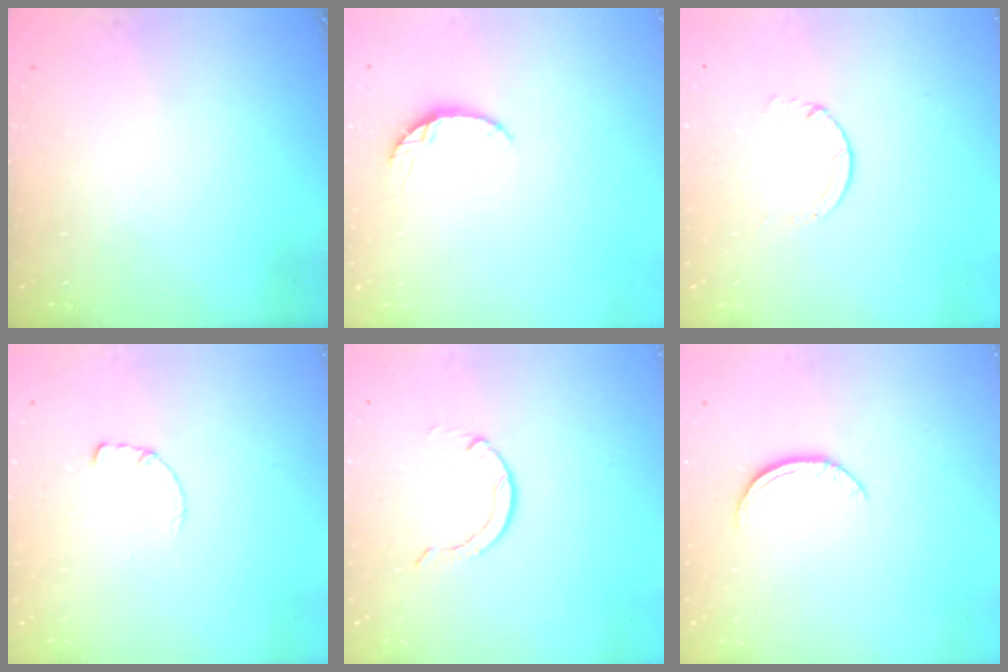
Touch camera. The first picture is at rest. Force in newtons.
{"total": 4.6, "press": 4.6, "slide": 0.6}
{"total": 1.3, "press": 1.3, "slide": 0.2}
{"total": 0.7, "press": 0.7, "slide": 0.2}
{"total": 2.9, "press": 2.9, "slide": 0.4}
{"total": 6.2, "press": 6.1, "slide": 0.7}